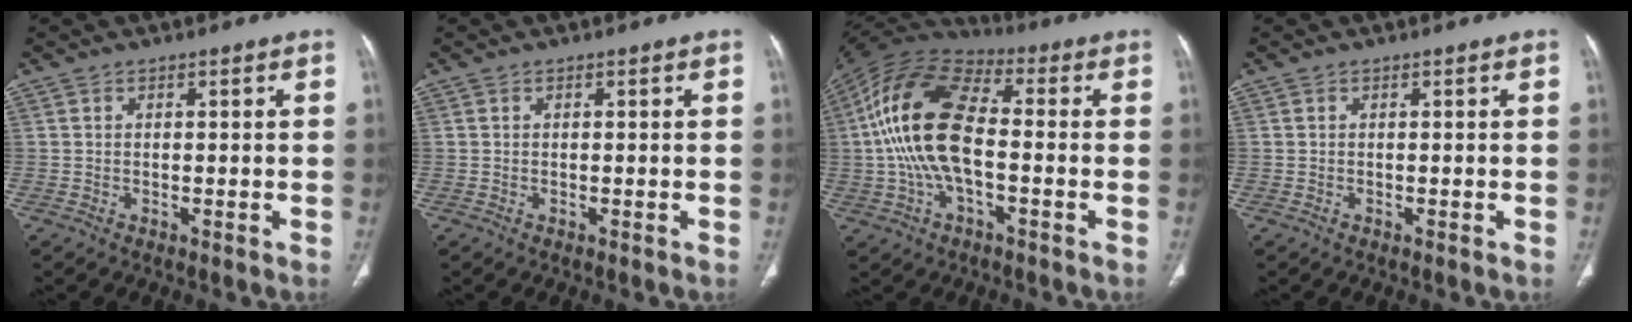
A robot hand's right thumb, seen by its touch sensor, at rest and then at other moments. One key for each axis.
{"total": 0.0}
{"total": 17.7, "fx": -0.8, "fy": 8.9, "fz": 15.3, "tx": -0.305, "ty": 0.033, "tz": -0.021}
{"total": 0.0}